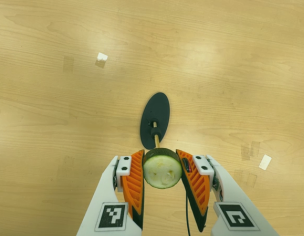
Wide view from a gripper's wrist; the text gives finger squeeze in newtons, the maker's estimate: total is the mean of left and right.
{"total": 10.0, "left": 9.2, "right": 10.9}